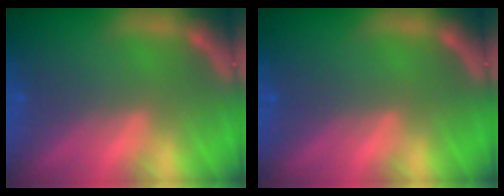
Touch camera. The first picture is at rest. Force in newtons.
{"total": 0.0}